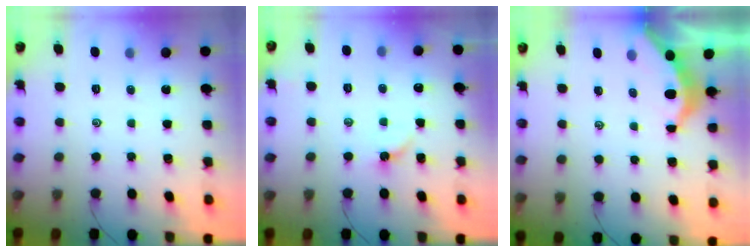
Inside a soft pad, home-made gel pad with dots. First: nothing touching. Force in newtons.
{"total": 3.1, "press": 3.1, "slide": 0.4}
{"total": 3.6, "press": 3.6, "slide": 0.4}